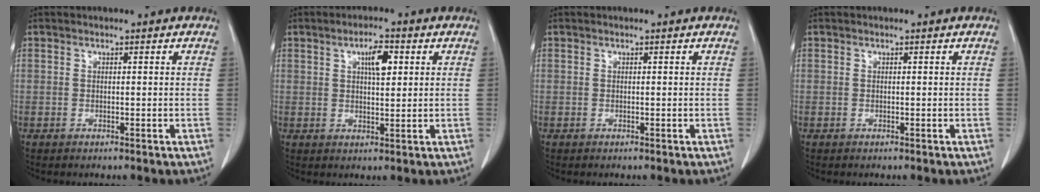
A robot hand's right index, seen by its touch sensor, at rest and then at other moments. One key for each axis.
{"total": 4.5, "fx": 1.6, "fy": 1.3, "fz": 4.0, "tx": -0.068, "ty": 0.004, "tz": 0.027}
{"total": 0.0}
{"total": 0.0}